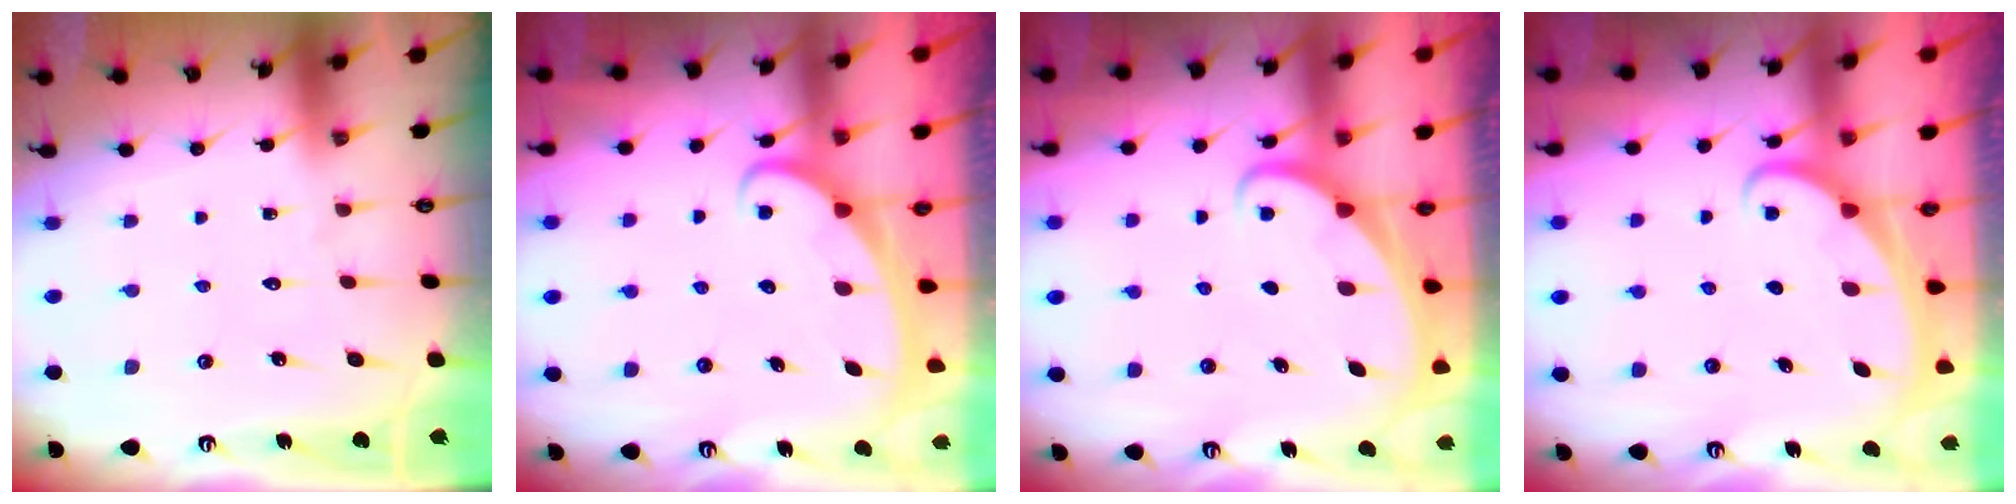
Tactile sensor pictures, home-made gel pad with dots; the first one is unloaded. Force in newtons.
{"total": 2.5, "press": 2.5, "slide": 0.3}
{"total": 1.6, "press": 1.6, "slide": 0.1}
{"total": 1.6, "press": 1.6, "slide": 0.1}